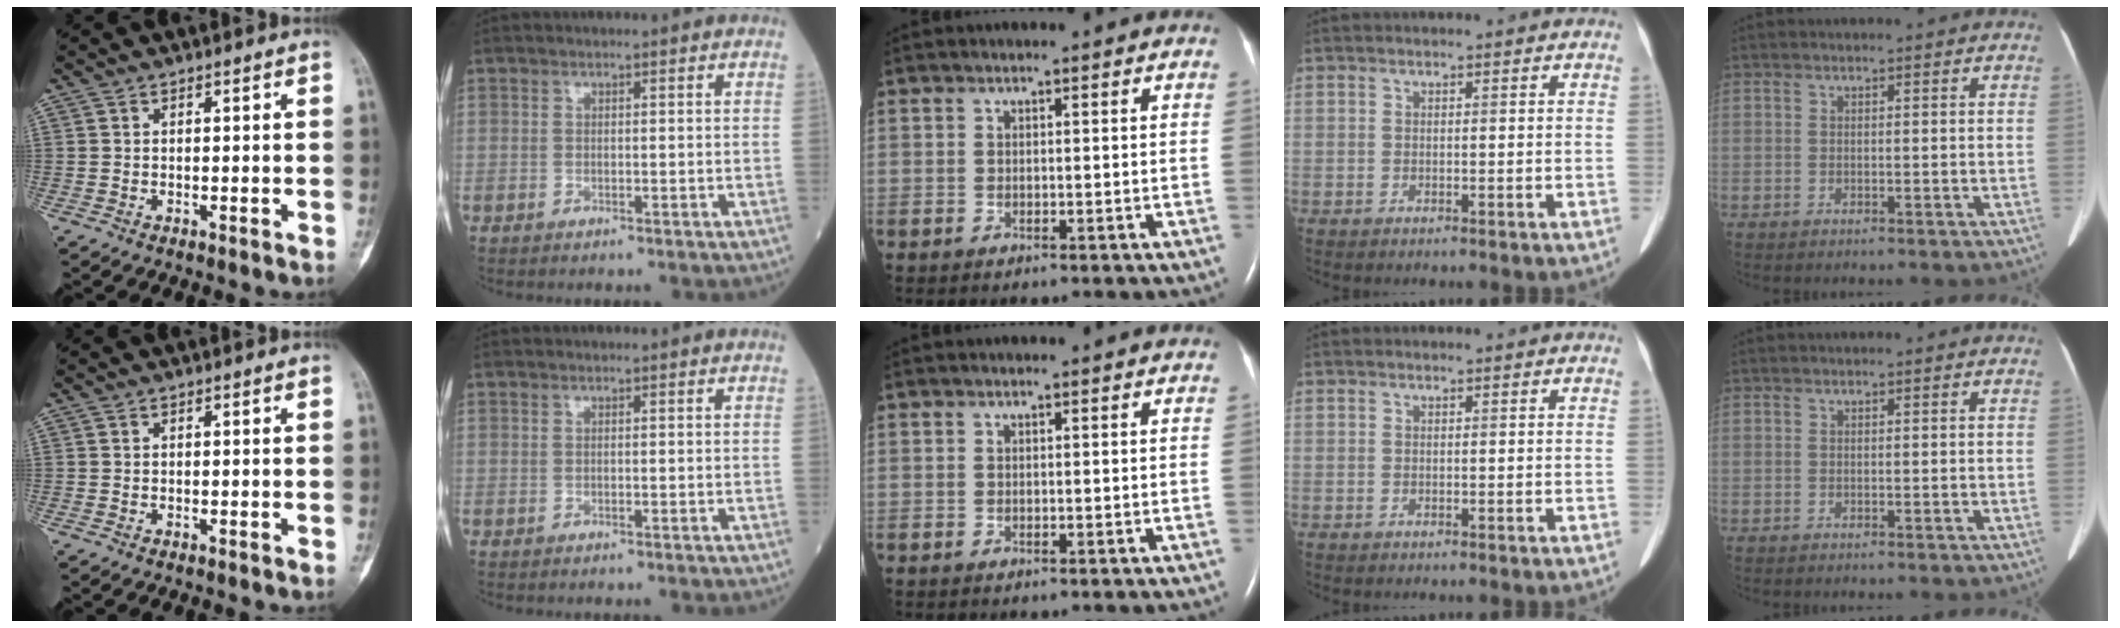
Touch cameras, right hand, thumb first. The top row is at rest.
{}